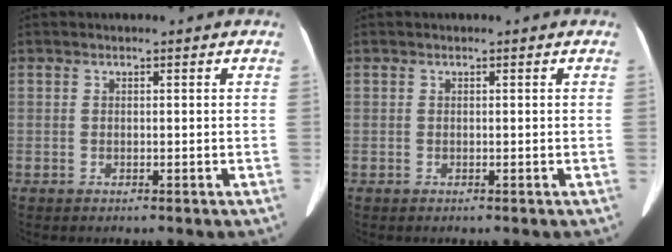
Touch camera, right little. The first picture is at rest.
{"total": 0.0}